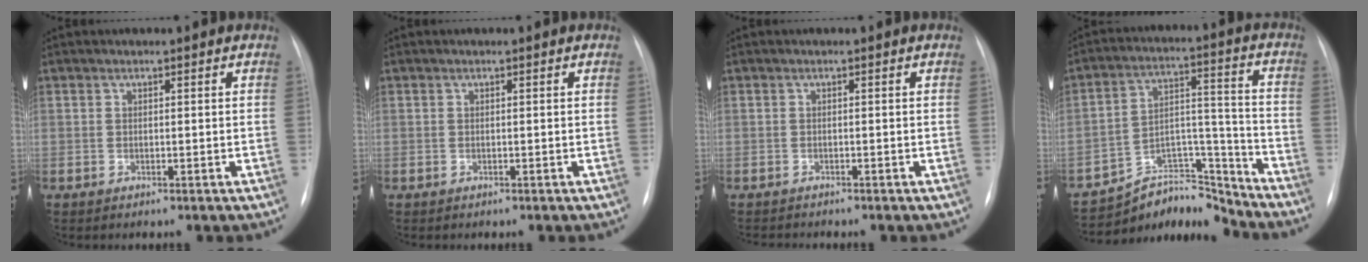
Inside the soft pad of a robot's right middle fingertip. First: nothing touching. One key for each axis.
{"total": 0.0}
{"total": 1.6, "fx": -1.6, "fy": 0.0, "fz": 0.2, "tx": 0.000, "ty": -0.006, "tz": -0.023}
{"total": 12.2, "fx": -11.9, "fy": 2.9, "fz": 0.2, "tx": 0.008, "ty": 0.067, "tz": -0.198}